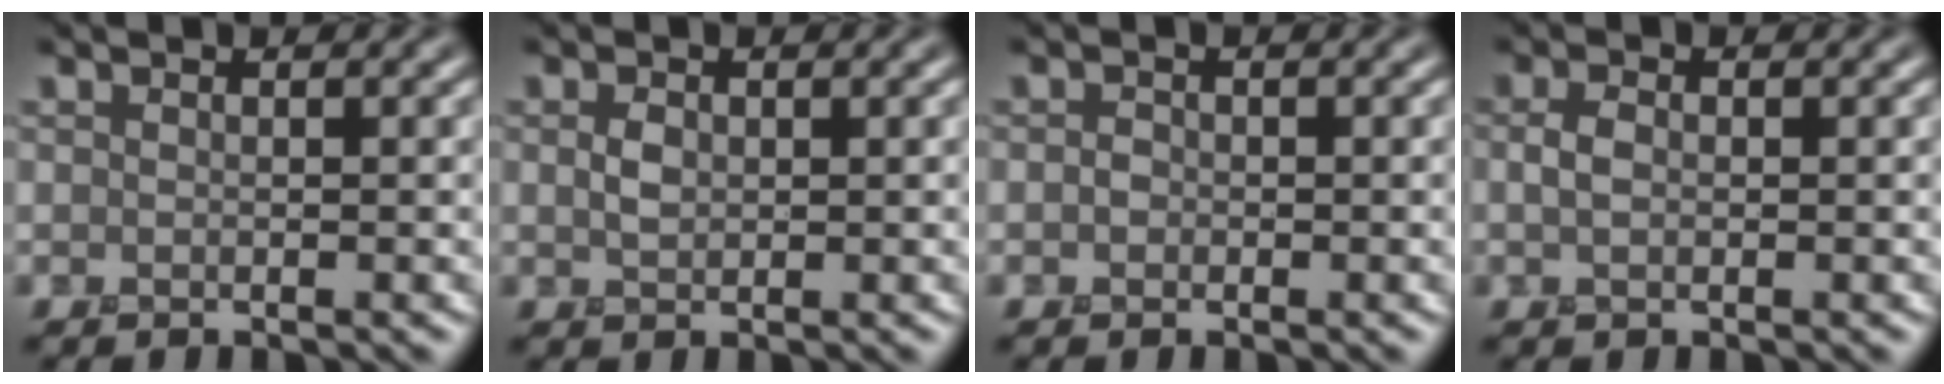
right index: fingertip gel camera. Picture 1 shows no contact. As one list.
[{"total": 1.1, "force": [0.0, 0.8, 0.7], "torque": [-0.018, -0.001, 0.001]}, {"total": 0.9, "force": [-0.3, 0.8, 0.2], "torque": [-0.003, -0.002, -0.013]}, {"total": 1.3, "force": [-0.2, 0.8, 1.0], "torque": [-0.025, 0.001, -0.007]}]